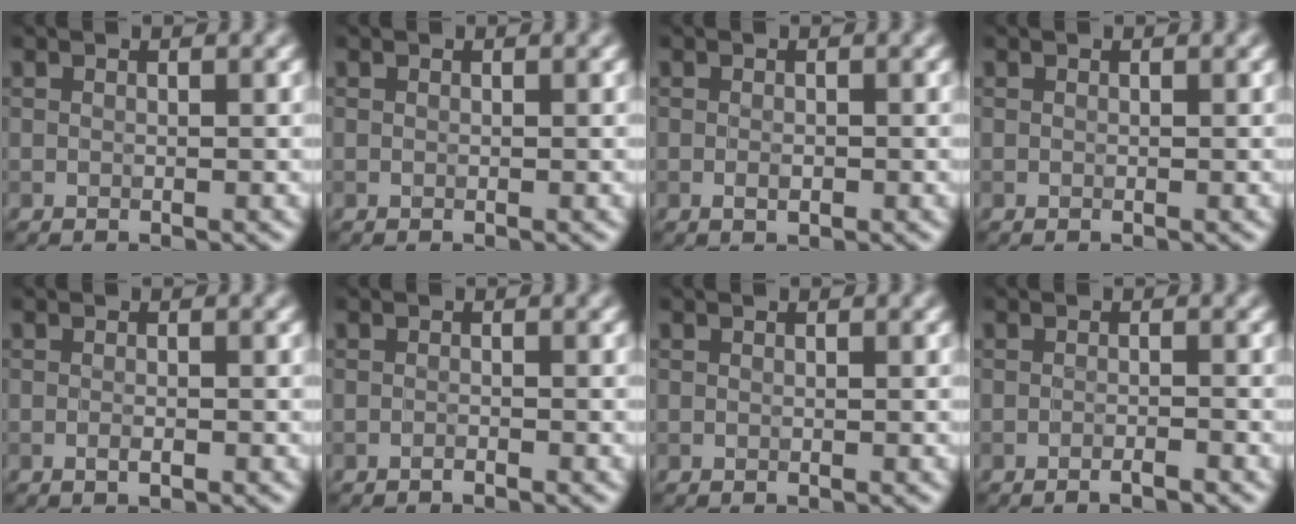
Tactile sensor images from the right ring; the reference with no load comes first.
{"total": 0.0}
{"total": 0.9, "force": [-0.2, 0.5, 0.7], "torque": [-0.014, -0.001, -0.003]}
{"total": 0.0}
{"total": 0.8, "force": [-0.3, 0.2, 0.7], "torque": [-0.014, -0.002, -0.006]}
{"total": 0.6, "force": [-0.5, 0.1, 0.2], "torque": [-0.001, 0.002, -0.010]}
{"total": 0.0}
{"total": 1.2, "force": [-0.9, 0.2, 0.8], "torque": [-0.008, 0.001, -0.019]}